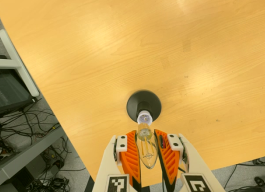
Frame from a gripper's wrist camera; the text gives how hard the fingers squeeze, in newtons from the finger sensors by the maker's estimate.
{"total": 22.7, "left": 24.7, "right": 20.7}